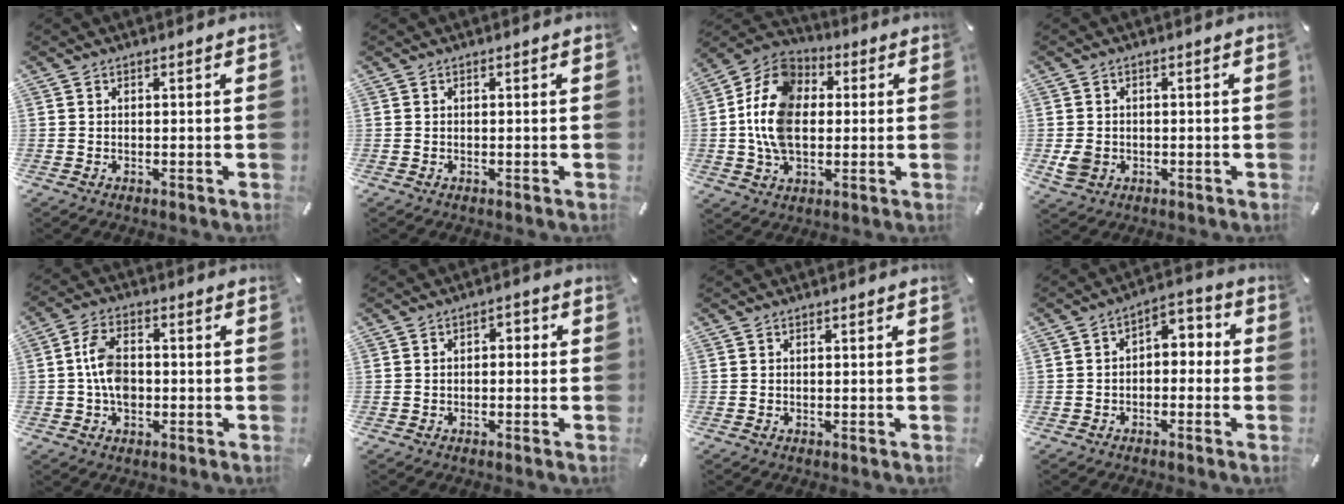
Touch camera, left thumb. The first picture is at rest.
{"total": 0.0}
{"total": 14.5, "force": [-0.5, 10.8, 9.6], "torque": [-0.226, 0.014, -0.017]}
{"total": 3.8, "force": [-0.8, 3.3, 1.6], "torque": [-0.025, 0.001, -0.014]}
{"total": 7.4, "force": [-0.8, 5.0, 5.4], "torque": [-0.100, 0.009, -0.015]}
{"total": 2.2, "force": [-1.2, 1.3, 1.4], "torque": [-0.027, 0.010, -0.026]}
{"total": 0.0}
{"total": 3.8, "force": [-1.9, 2.7, 1.9], "torque": [-0.035, 0.009, -0.042]}